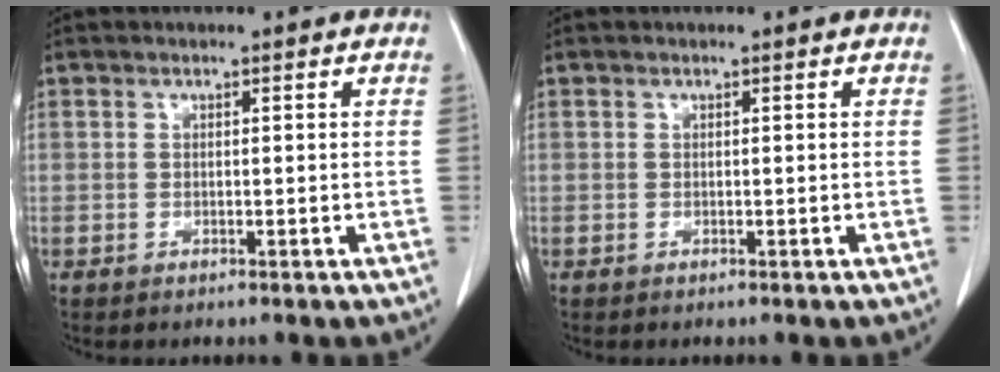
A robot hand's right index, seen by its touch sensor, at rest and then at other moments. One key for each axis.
{"total": 0.0}